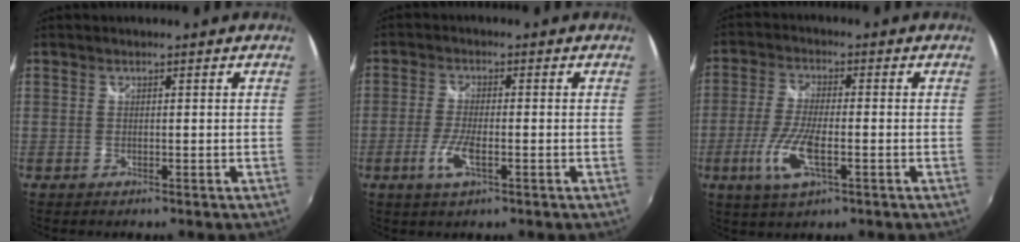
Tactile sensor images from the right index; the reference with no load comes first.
{"total": 5.3, "force": [-2.2, 1.2, 4.6], "torque": [-0.103, -0.008, -0.044]}
{"total": 9.2, "force": [-3.3, 2.6, 8.2], "torque": [-0.177, -0.012, -0.065]}